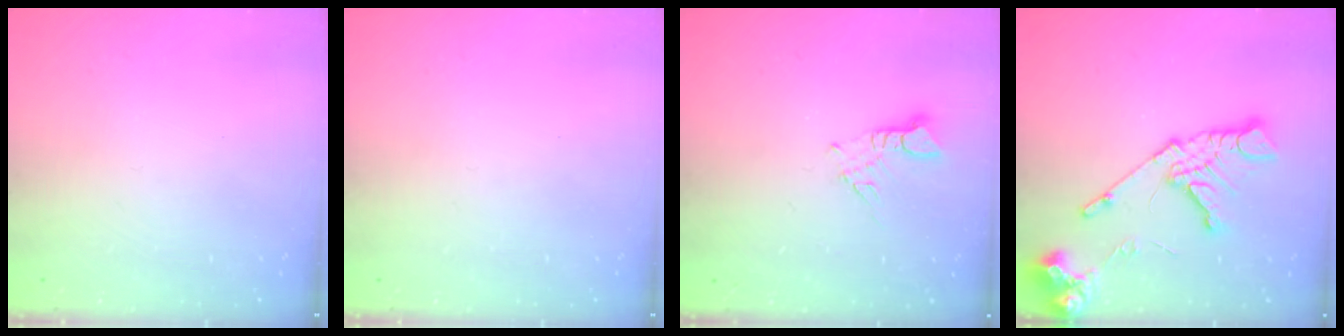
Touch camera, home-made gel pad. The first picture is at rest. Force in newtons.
{"total": 0.0}
{"total": 2.5, "press": 2.5, "slide": 0.3}
{"total": 14.5, "press": 14.4, "slide": 1.6}